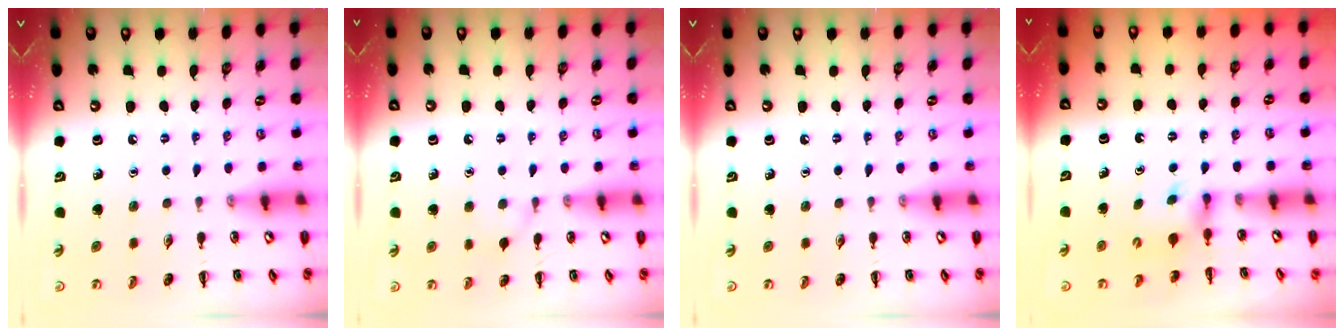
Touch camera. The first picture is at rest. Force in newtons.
{"total": 6.1, "press": 5.8, "slide": 1.7}
{"total": 0.0}
{"total": 4.4, "press": 4.3, "slide": 0.9}